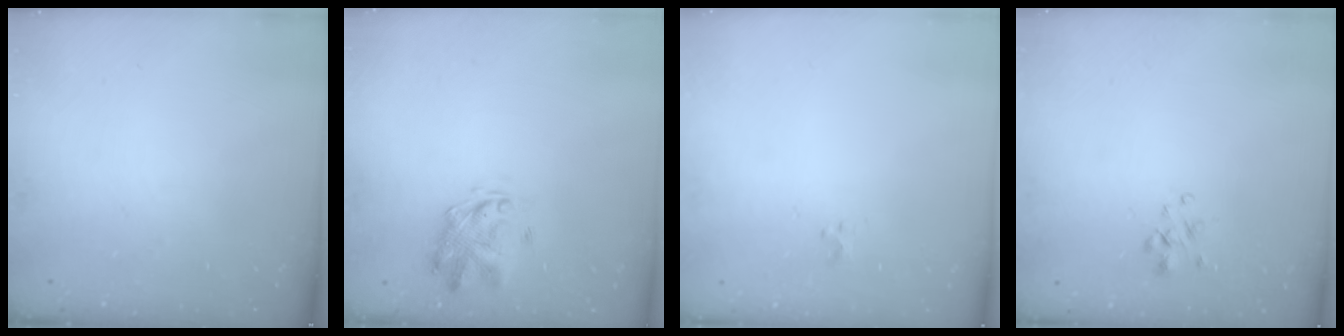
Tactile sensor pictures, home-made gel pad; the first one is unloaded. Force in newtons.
{"total": 3.7, "press": 3.6, "slide": 1.1}
{"total": 0.0}
{"total": 1.9, "press": 1.7, "slide": 0.8}